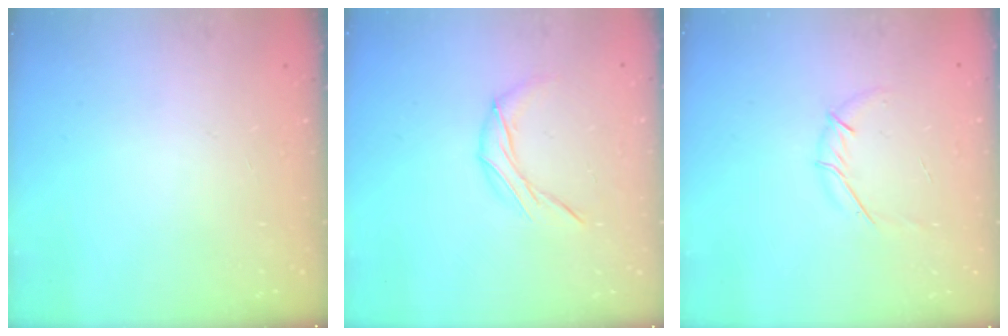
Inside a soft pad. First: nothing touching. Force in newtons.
{"total": 6.8, "press": 6.8, "slide": 0.4}
{"total": 3.9, "press": 3.8, "slide": 0.8}